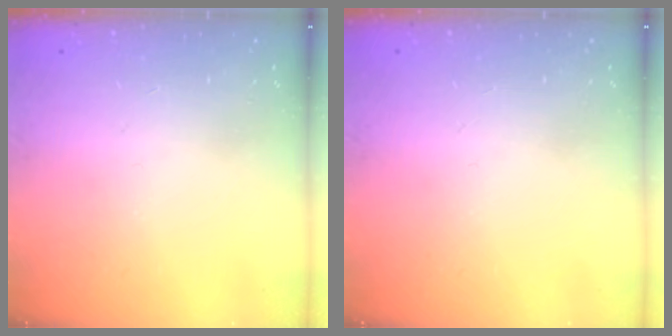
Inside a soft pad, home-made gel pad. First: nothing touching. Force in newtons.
{"total": 0.0}